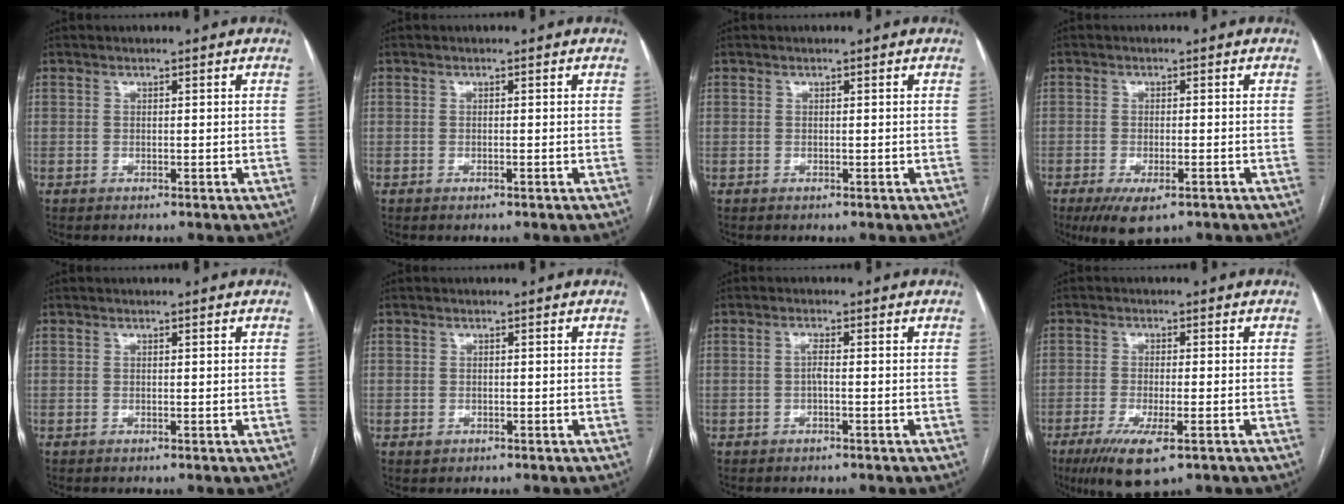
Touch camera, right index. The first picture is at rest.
{"total": 0.0}
{"total": 0.0}
{"total": 6.1, "force": [-3.7, 1.9, 4.4], "torque": [-0.074, -0.014, -0.056]}
{"total": 0.0}
{"total": 1.2, "force": [-0.4, 1.1, 0.2], "torque": [-0.001, 0.004, -0.004]}
{"total": 1.3, "force": [-0.2, 0.1, 1.3], "torque": [-0.025, 0.002, -0.004]}
{"total": 8.3, "force": [-4.7, 1.6, 6.6], "torque": [-0.119, -0.022, -0.075]}